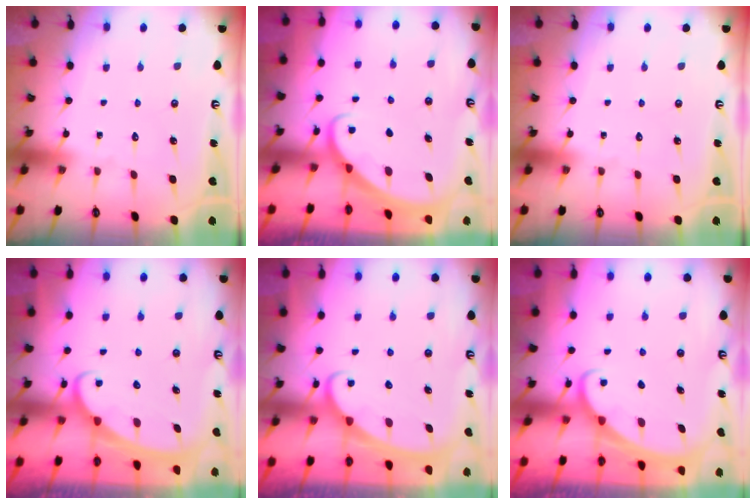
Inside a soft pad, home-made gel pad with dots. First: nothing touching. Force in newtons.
{"total": 2.3, "press": 2.3, "slide": 0.1}
{"total": 0.0}
{"total": 2.4, "press": 2.4, "slide": 0.3}
{"total": 2.5, "press": 2.5, "slide": 0.4}
{"total": 1.8, "press": 1.7, "slide": 0.1}